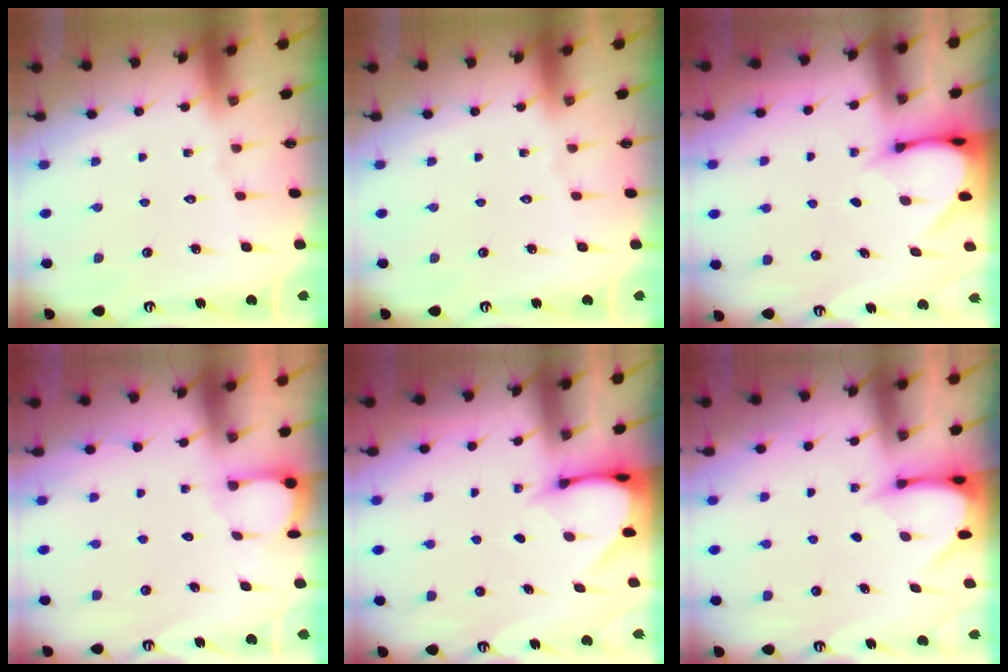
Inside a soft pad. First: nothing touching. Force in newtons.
{"total": 0.0}
{"total": 3.4, "press": 3.4, "slide": 0.3}
{"total": 2.0, "press": 2.0, "slide": 0.2}
{"total": 3.5, "press": 3.5, "slide": 0.3}
{"total": 3.7, "press": 3.7, "slide": 0.2}